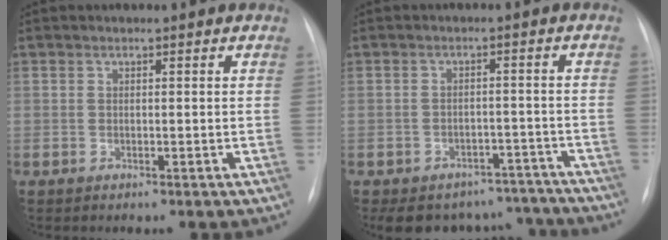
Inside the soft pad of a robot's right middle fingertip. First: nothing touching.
{"total": 12.9, "force": [-11.3, 6.0, 1.8], "torque": [-0.016, 0.025, -0.131]}